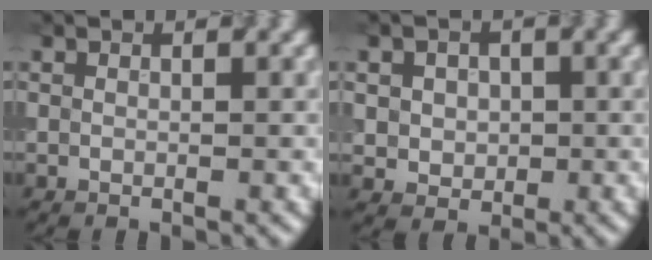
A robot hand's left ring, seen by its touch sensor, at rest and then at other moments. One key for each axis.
{"total": 3.3, "fx": 0.4, "fy": 2.8, "fz": 1.7, "tx": -0.025, "ty": 0.007, "tz": 0.000}